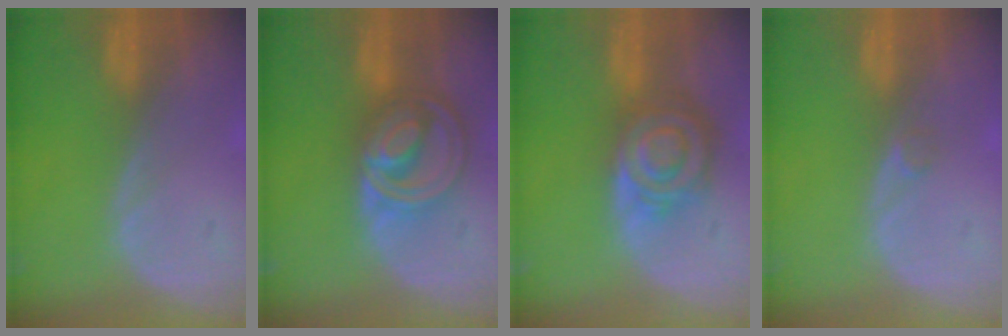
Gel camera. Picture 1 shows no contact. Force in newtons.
{"total": 8.8, "press": 7.4, "slide": 4.7}
{"total": 8.5, "press": 7.4, "slide": 4.3}
{"total": 0.9, "press": 0.8, "slide": 0.5}